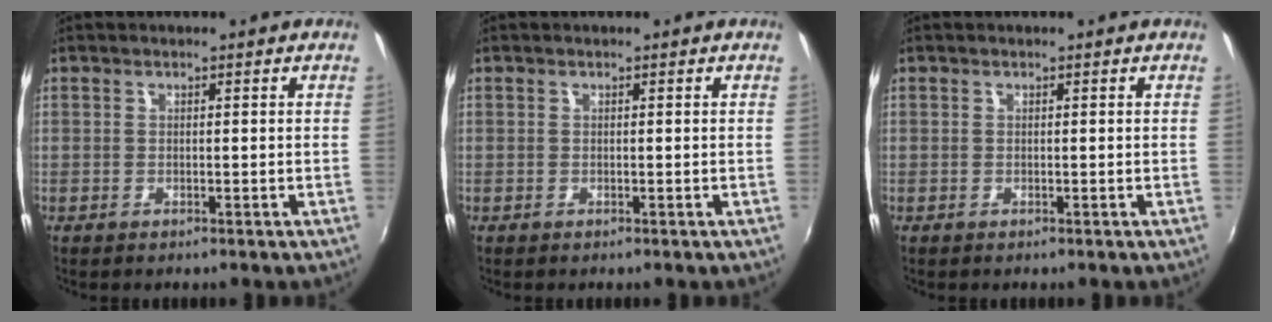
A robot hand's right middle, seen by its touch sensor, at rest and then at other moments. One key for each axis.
{"total": 0.0}
{"total": 0.0}